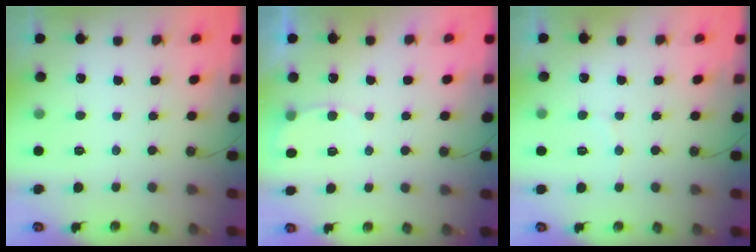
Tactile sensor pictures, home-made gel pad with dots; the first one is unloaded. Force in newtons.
{"total": 5.0, "press": 4.7, "slide": 1.4}
{"total": 3.4, "press": 3.1, "slide": 1.4}